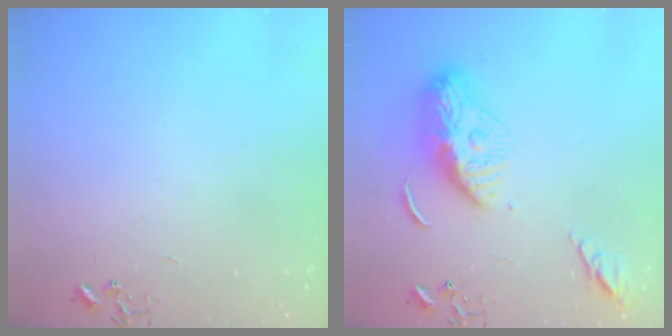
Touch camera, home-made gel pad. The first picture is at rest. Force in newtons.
{"total": 13.0, "press": 13.0, "slide": 1.1}